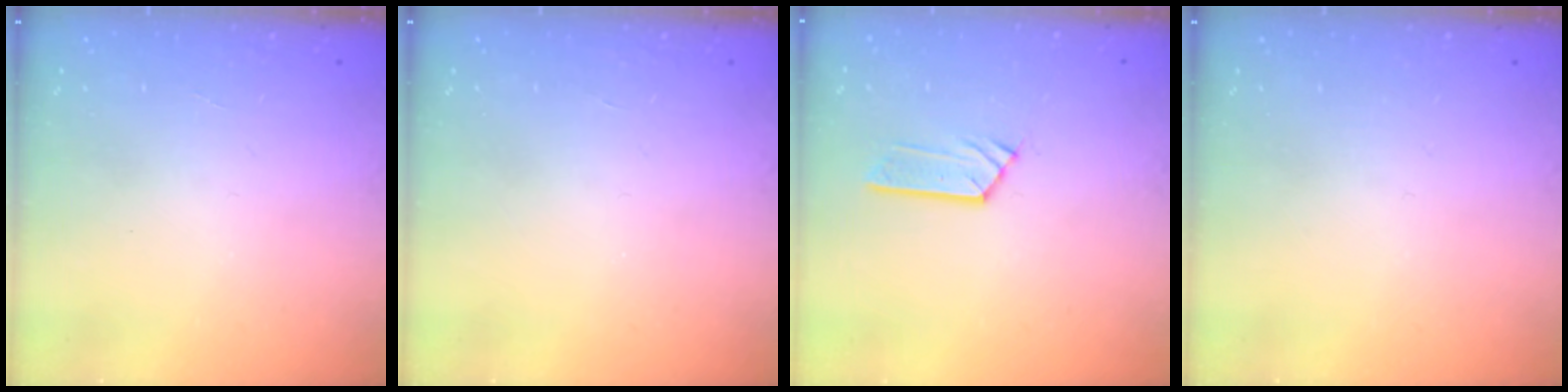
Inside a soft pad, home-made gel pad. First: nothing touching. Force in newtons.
{"total": 0.0}
{"total": 4.1, "press": 4.1, "slide": 0.1}
{"total": 0.0}